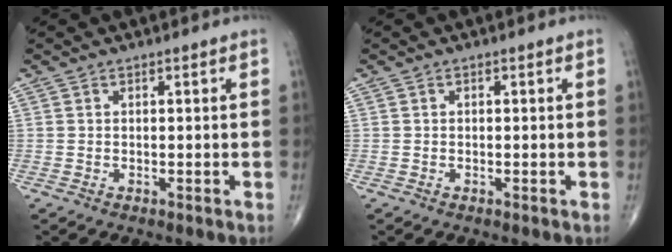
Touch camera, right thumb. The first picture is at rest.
{"total": 0.0}